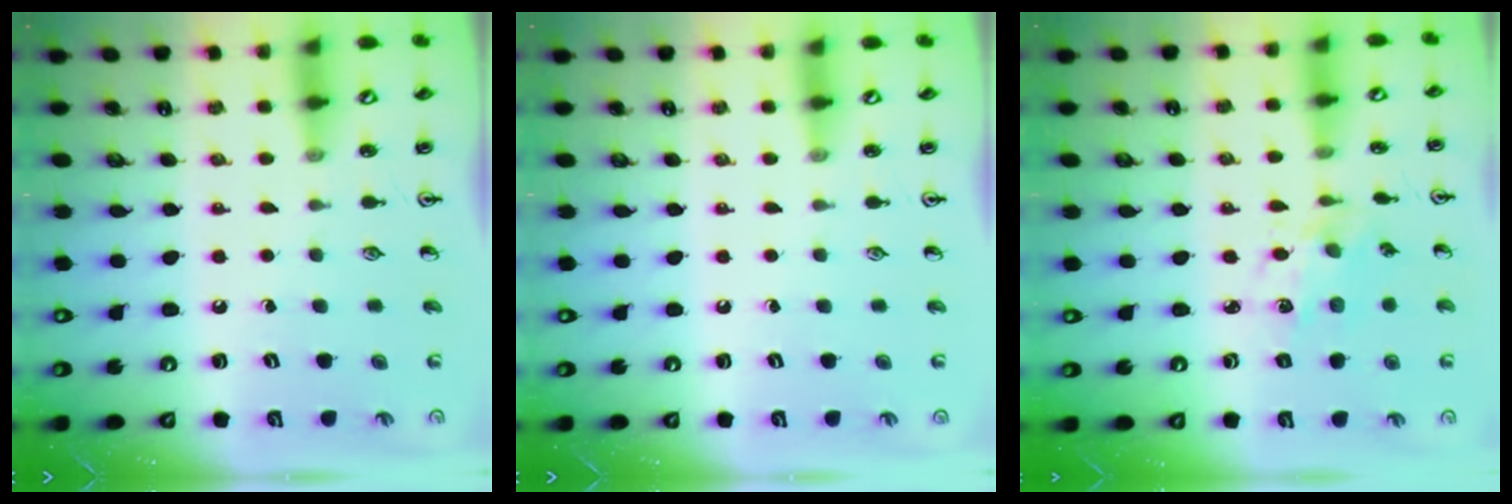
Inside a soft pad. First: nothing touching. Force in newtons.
{"total": 0.0}
{"total": 4.4, "press": 4.3, "slide": 1.1}